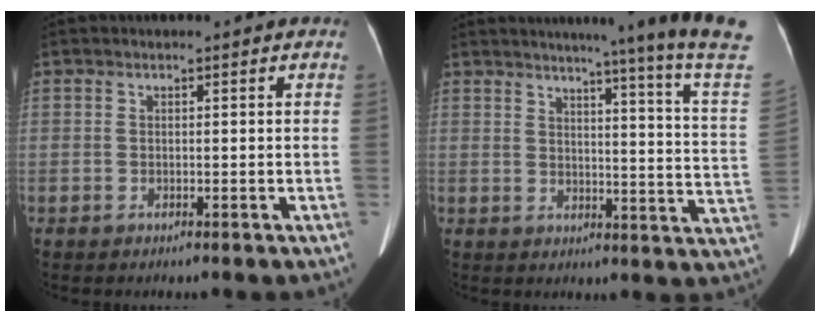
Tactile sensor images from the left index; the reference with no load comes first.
{"total": 20.0, "force": [16.8, -3.8, 10.3], "torque": [-0.150, -0.114, 0.189]}